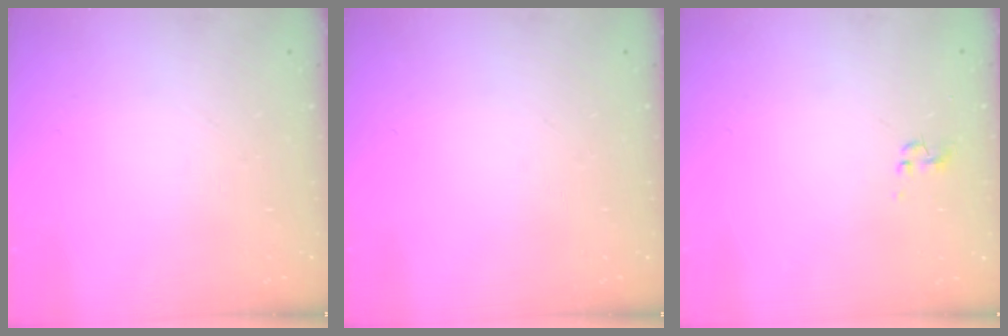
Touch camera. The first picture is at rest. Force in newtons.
{"total": 0.0}
{"total": 0.0}